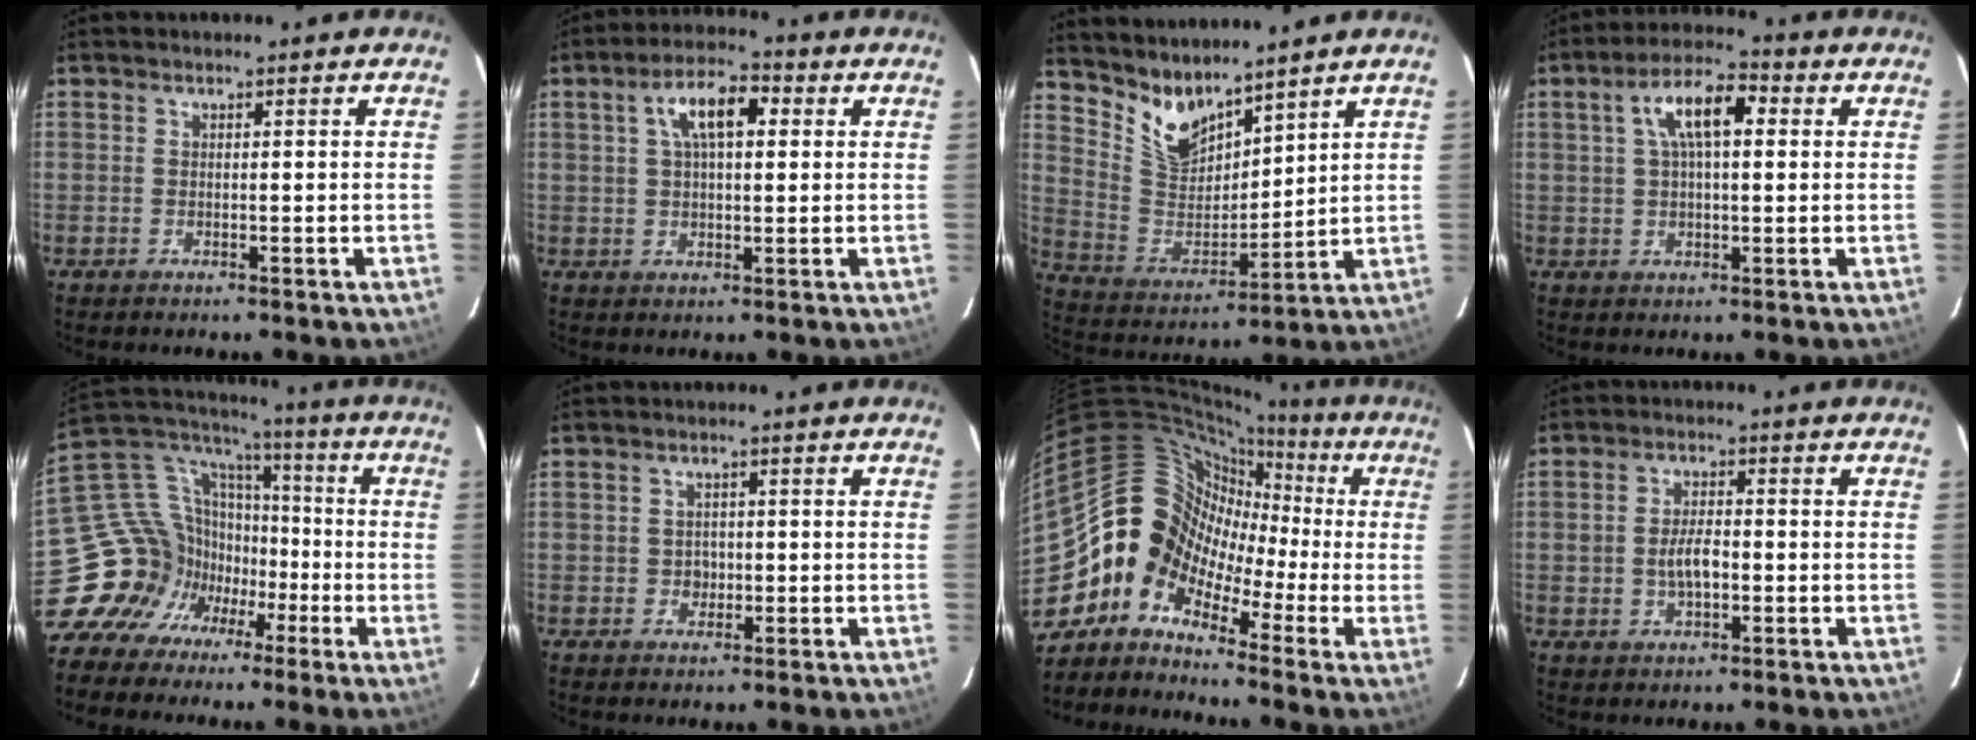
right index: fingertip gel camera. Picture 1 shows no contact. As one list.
[{"total": 8.1, "force": [2.4, 3.6, 6.9], "torque": [-0.123, 0.023, 0.041]}, {"total": 9.6, "force": [8.2, 3.5, 3.6], "torque": [-0.078, -0.012, 0.173]}, {"total": 9.0, "force": [2.4, 3.6, 7.9], "torque": [-0.141, 0.025, 0.039]}, {"total": 16.5, "force": [-8.6, 13.3, 4.7], "torque": [-0.104, 0.062, -0.151]}, {"total": 2.0, "force": [-0.4, 1.9, 0.4], "torque": [-0.007, 0.004, -0.003]}, {"total": 11.6, "force": [-4.4, 10.3, 3.0], "torque": [-0.062, 0.044, -0.120]}, {"total": 4.5, "force": [-0.9, 2.4, 3.7], "torque": [-0.071, 0.005, -0.010]}]